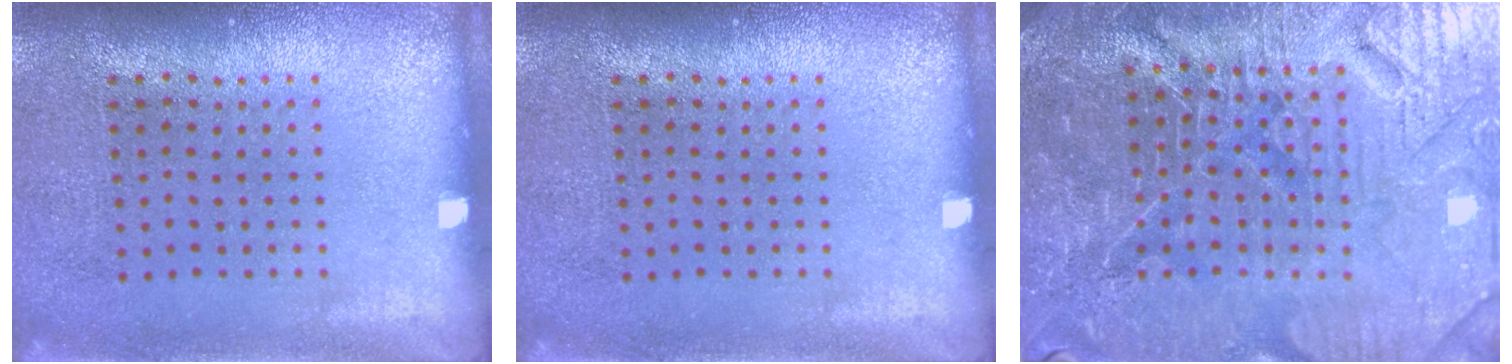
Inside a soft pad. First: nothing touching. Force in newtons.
{"total": 0.0}
{"total": 5.7, "press": 5.3, "slide": 1.9}